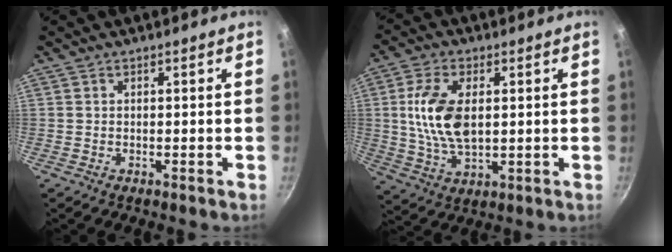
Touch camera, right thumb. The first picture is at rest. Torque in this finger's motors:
{"motor_torque": [0.34, 0.35, 1.51, 0.04, 0.49]}